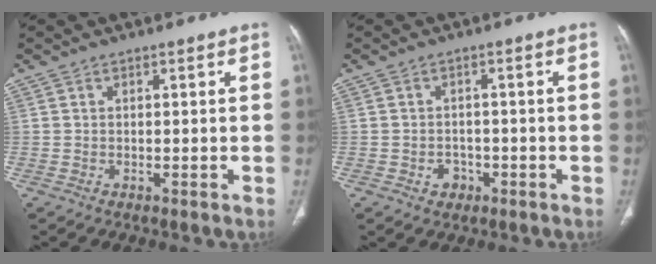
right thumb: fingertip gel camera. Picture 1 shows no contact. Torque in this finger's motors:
{"motor_torque": [-0.23, 0.05, 0.03, 0.29, 0.06]}